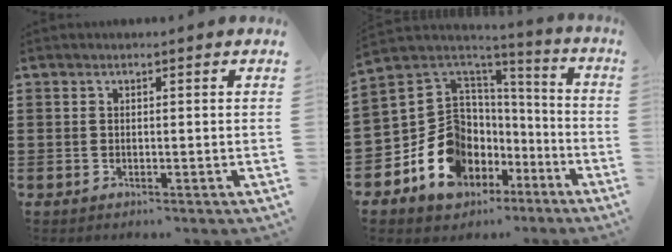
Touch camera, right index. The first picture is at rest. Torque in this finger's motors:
{"motor_torque": [2.14, 0.00, 1.05, 0.21]}